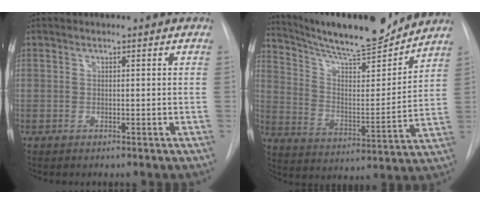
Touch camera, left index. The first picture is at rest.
{"total": 17.8, "force": [16.5, 1.2, 6.6], "torque": [-0.123, -0.027, 0.260]}